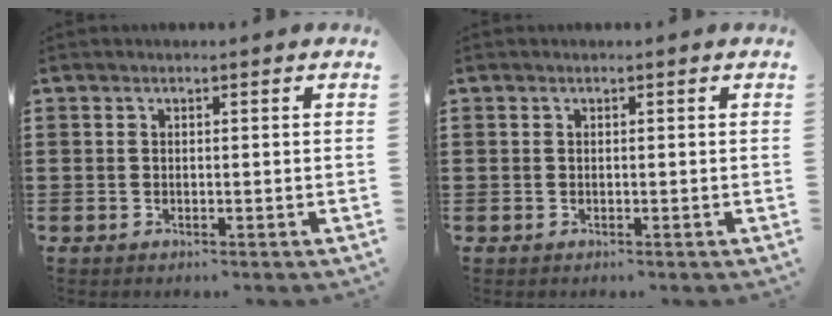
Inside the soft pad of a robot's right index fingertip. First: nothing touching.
{"total": 0.0}